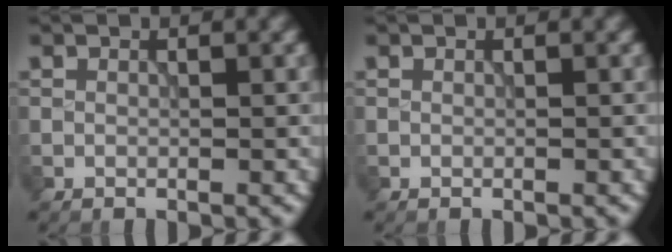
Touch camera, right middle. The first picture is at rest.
{"total": 0.0}